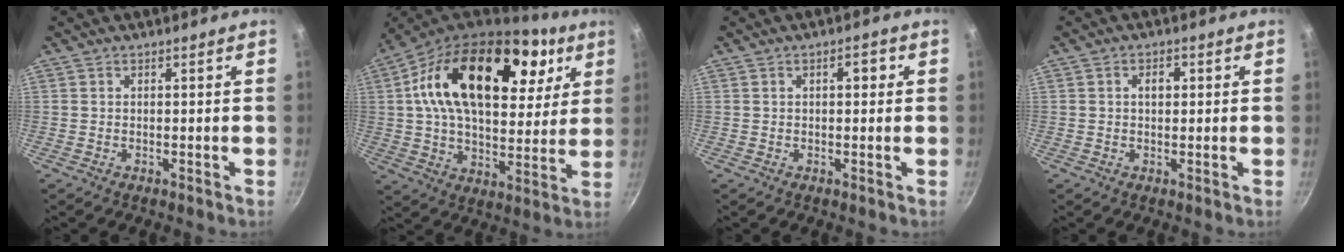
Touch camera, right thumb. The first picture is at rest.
{"total": 27.8, "force": [11.0, 15.9, 19.9], "torque": [-0.309, -0.009, 0.164]}
{"total": 2.6, "force": [0.7, 1.3, 2.1], "torque": [-0.023, 0.007, 0.007]}
{"total": 3.0, "force": [0.6, 2.0, 2.2], "torque": [-0.018, 0.006, 0.007]}